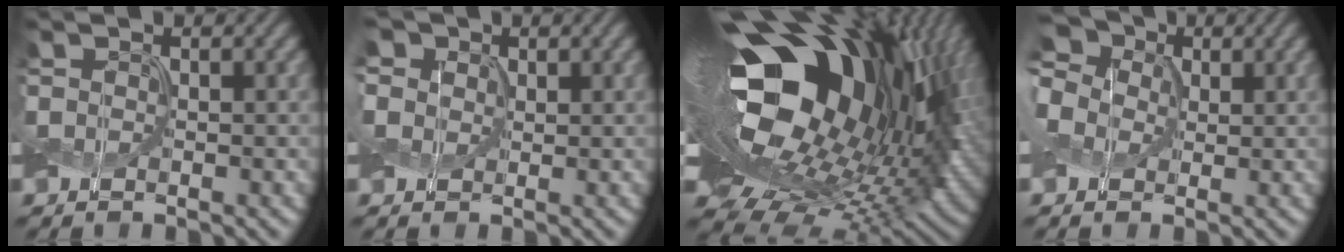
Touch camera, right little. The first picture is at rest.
{"total": 5.0, "force": [2.7, 3.6, 2.2], "torque": [-0.067, 0.007, 0.033]}
{"total": 20.9, "force": [5.1, 11.8, 16.6], "torque": [-0.300, -0.024, 0.097]}
{"total": 6.5, "force": [1.6, 5.2, 3.6], "torque": [-0.086, 0.034, 0.006]}